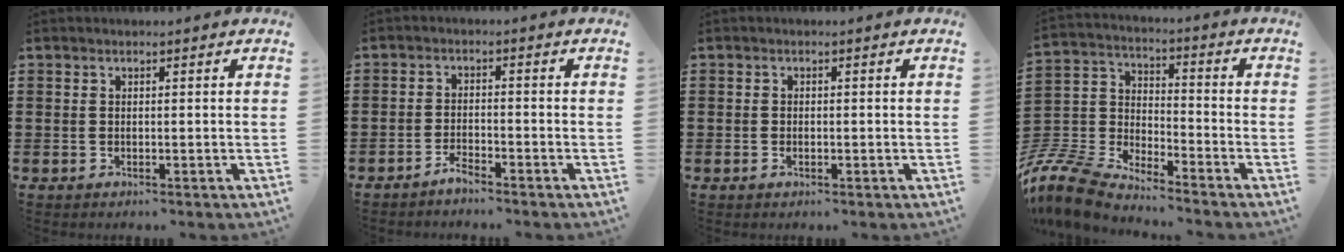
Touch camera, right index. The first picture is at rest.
{"total": 2.2, "force": [-2.2, 0.1, 0.5], "torque": [-0.014, 0.003, -0.043]}
{"total": 0.8, "force": [-0.3, 0.5, 0.5], "torque": [-0.011, -0.002, -0.006]}
{"total": 8.9, "force": [-8.4, 1.7, 2.2], "torque": [-0.095, -0.008, -0.183]}